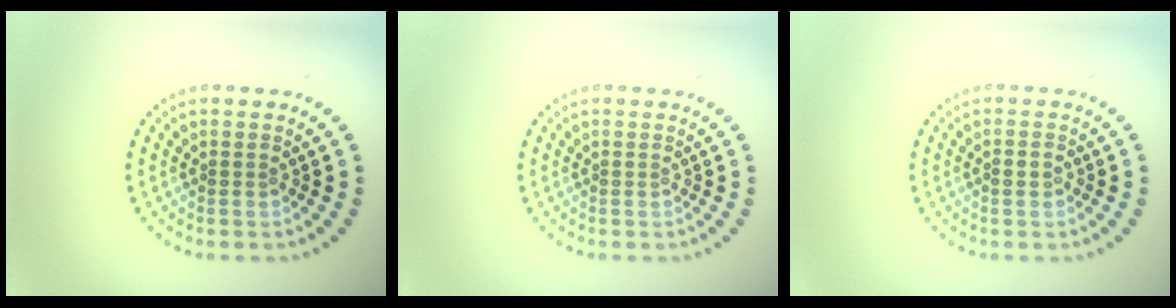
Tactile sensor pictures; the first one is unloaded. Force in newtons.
{"total": 0.0}
{"total": 1.0, "press": 1.0, "slide": 0.3}